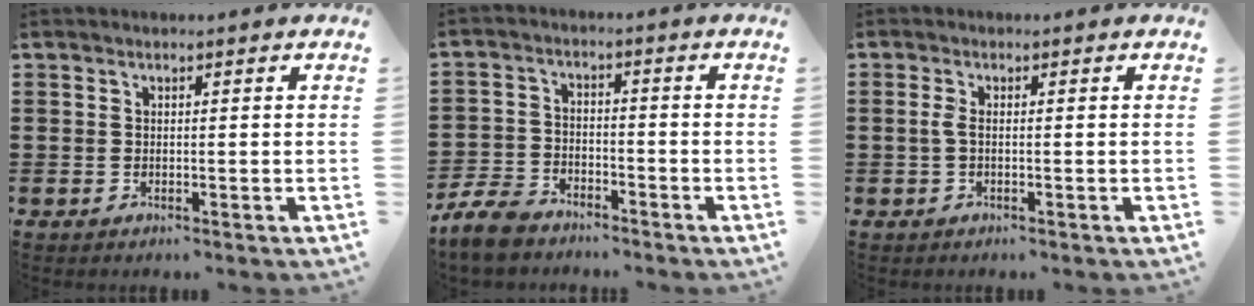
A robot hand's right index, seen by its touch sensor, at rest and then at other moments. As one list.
[{"total": 5.1, "force": [-4.6, 1.4, 1.5], "torque": [-0.056, 0.001, -0.099]}, {"total": 1.6, "force": [-0.4, 0.4, 1.5], "torque": [-0.044, -0.006, -0.011]}]